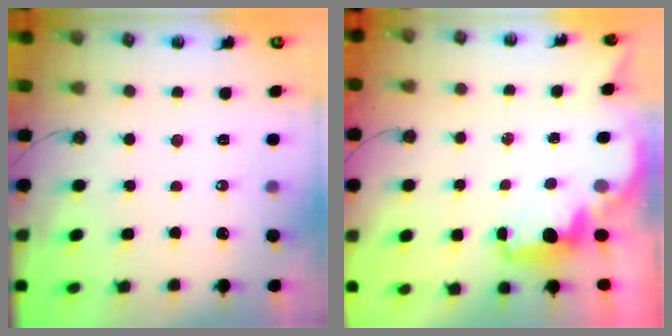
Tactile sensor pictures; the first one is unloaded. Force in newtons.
{"total": 2.2, "press": 2.1, "slide": 0.8}